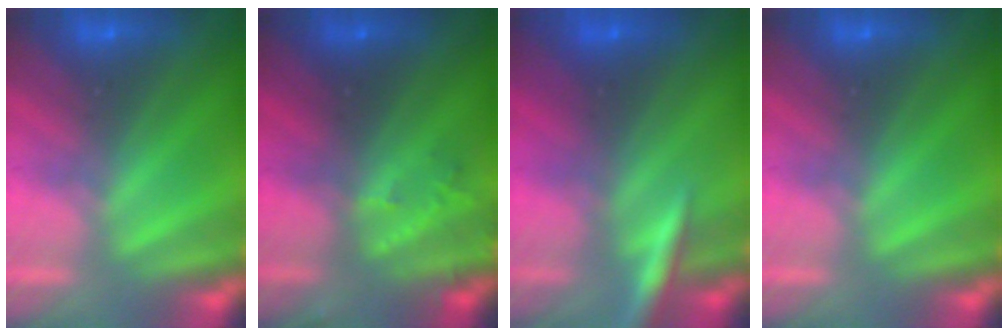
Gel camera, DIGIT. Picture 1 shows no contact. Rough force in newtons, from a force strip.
{"total": 2.8}
{"total": 2.9}
{"total": 0.0}